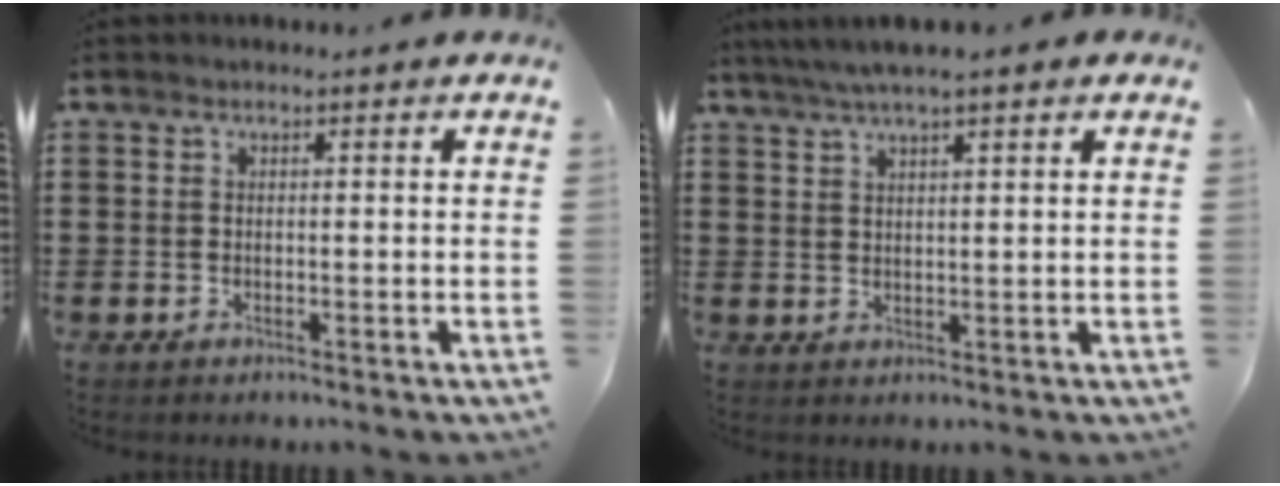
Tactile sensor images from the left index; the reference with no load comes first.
{"total": 3.9, "force": [3.0, 0.2, 2.6], "torque": [-0.056, 0.001, 0.053]}